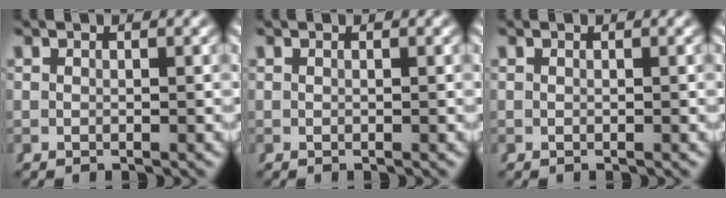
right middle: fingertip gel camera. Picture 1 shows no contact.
{"total": 0.0}
{"total": 0.0}